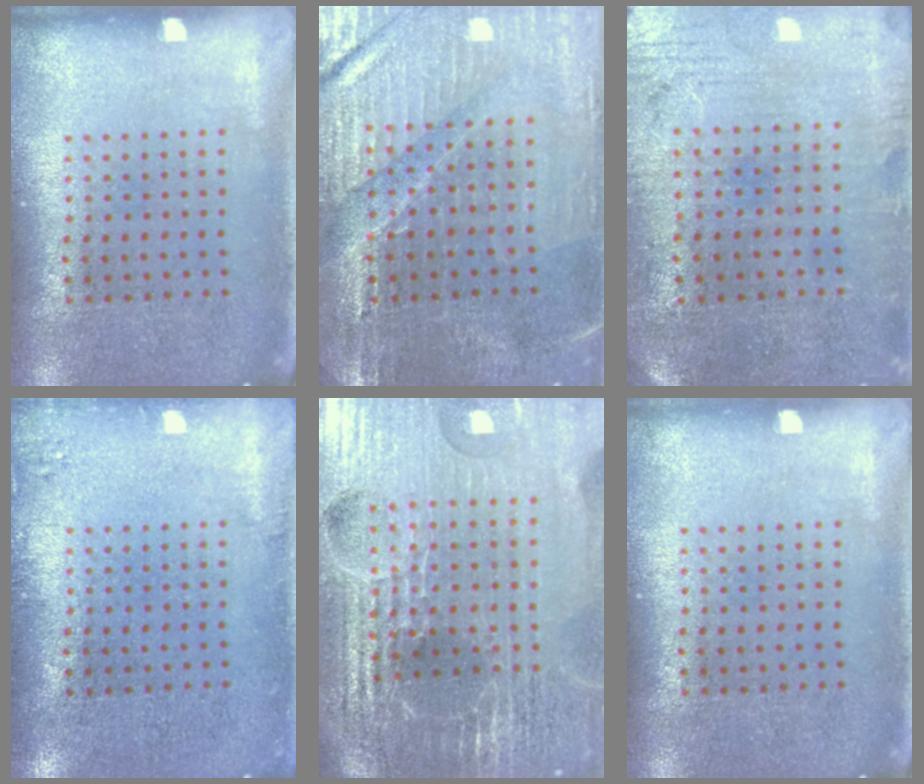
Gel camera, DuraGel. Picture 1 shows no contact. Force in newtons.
{"total": 3.1, "press": 3.0, "slide": 0.5}
{"total": 0.6, "press": 0.4, "slide": 0.5}
{"total": 1.0, "press": 1.0, "slide": 0.3}
{"total": 6.9, "press": 6.0, "slide": 3.5}
{"total": 0.0}